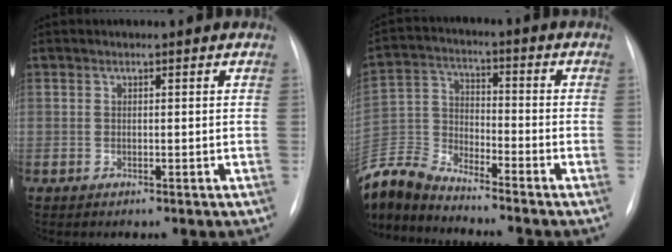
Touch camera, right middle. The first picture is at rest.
{"total": 11.3, "force": [-11.1, 0.5, 2.3], "torque": [-0.059, 0.006, -0.224]}